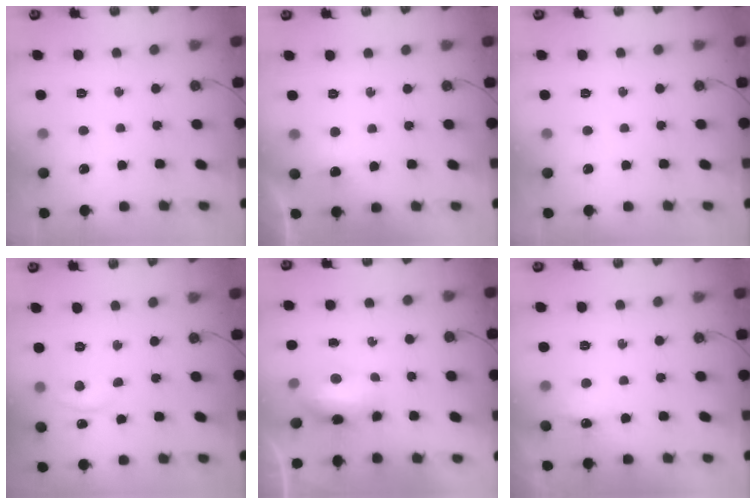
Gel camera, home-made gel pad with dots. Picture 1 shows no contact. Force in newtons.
{"total": 3.9, "press": 3.8, "slide": 1.0}
{"total": 0.0}
{"total": 3.1, "press": 3.0, "slide": 0.5}
{"total": 9.0, "press": 8.8, "slide": 1.6}
{"total": 7.6, "press": 5.8, "slide": 4.9}